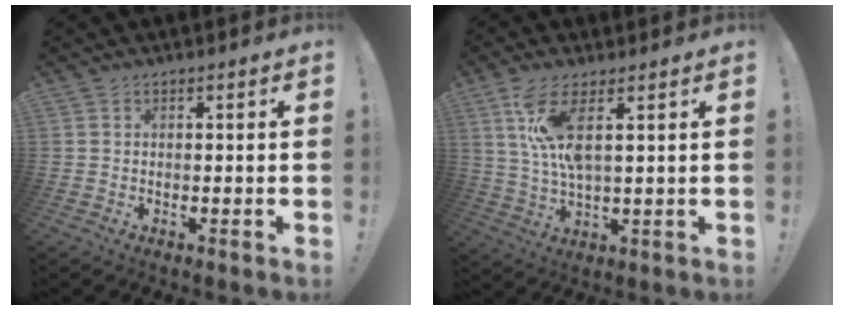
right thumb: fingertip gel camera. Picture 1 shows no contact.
{"total": 10.6, "force": [4.4, 2.8, 9.2], "torque": [-0.196, -0.021, 0.078]}